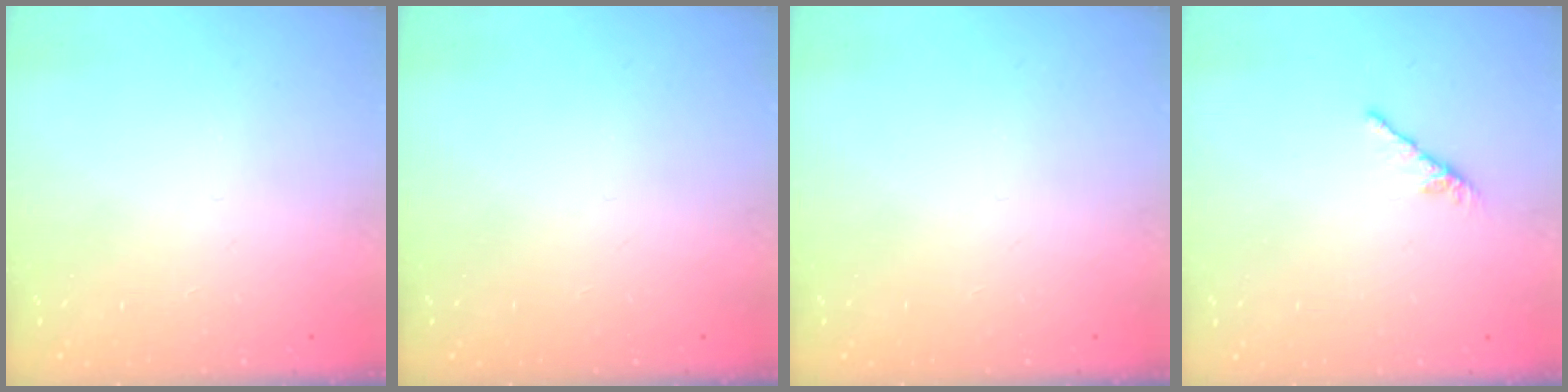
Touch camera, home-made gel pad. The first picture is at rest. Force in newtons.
{"total": 0.0}
{"total": 0.0}
{"total": 0.0}